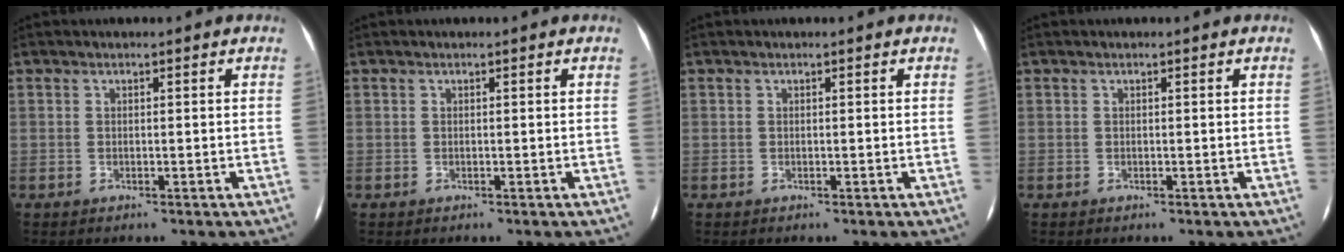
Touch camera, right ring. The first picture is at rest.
{"total": 0.0}
{"total": 0.0}
{"total": 0.0}